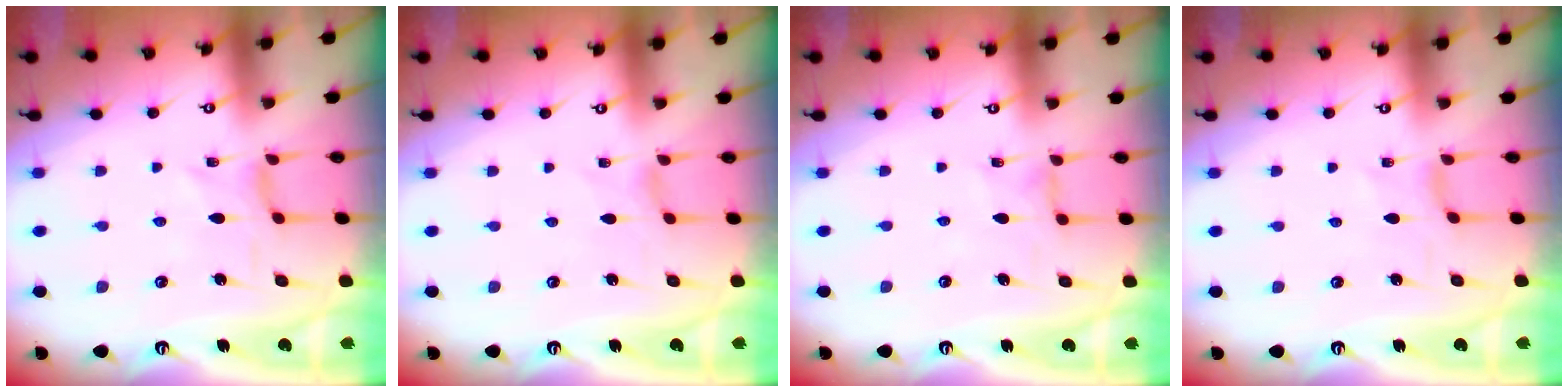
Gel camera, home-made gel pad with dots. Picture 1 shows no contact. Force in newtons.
{"total": 0.0}
{"total": 1.0, "press": 1.0, "slide": 0.1}
{"total": 2.0, "press": 2.0, "slide": 0.3}